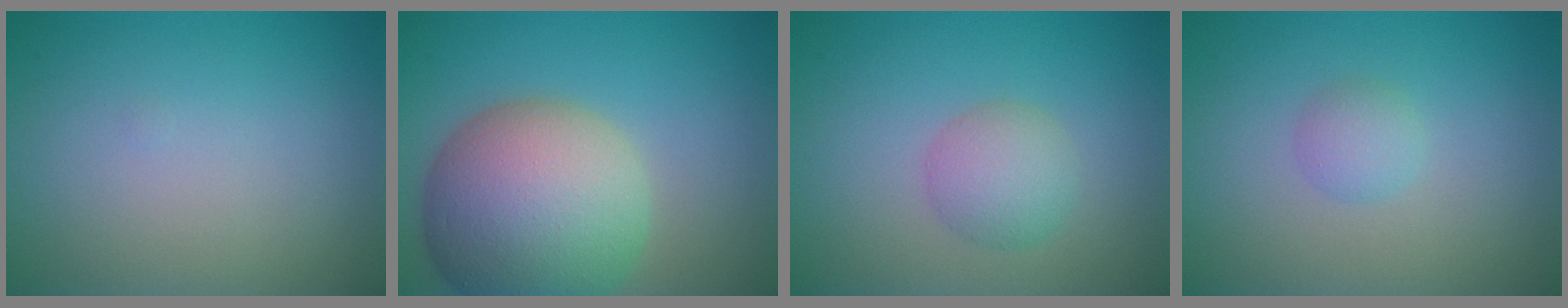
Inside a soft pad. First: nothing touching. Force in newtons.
{"total": 12.5, "press": 12.4, "slide": 0.9}
{"total": 2.8, "press": 2.8, "slide": 0.1}
{"total": 1.5, "press": 1.5, "slide": 0.1}